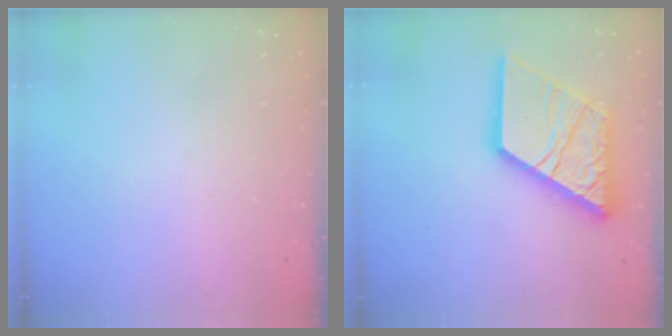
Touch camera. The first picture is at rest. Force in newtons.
{"total": 21.8, "press": 21.7, "slide": 2.6}